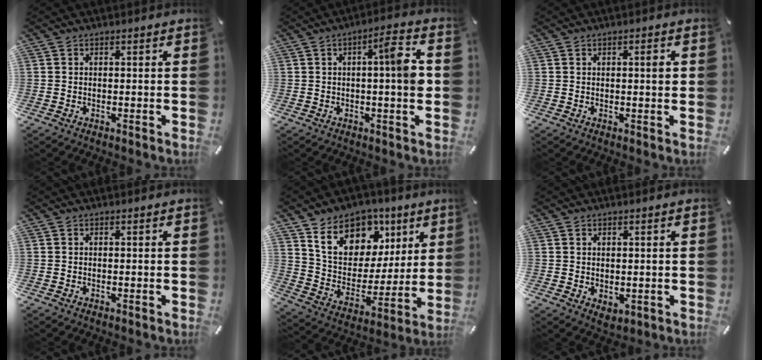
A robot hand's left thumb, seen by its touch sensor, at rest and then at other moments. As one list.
[{"total": 8.5, "force": [0.6, 1.2, 8.4], "torque": [-0.126, 0.000, 0.000]}, {"total": 1.7, "force": [0.4, 0.3, 1.6], "torque": [-0.015, -0.004, 0.000]}, {"total": 0.0}, {"total": 14.6, "force": [7.9, 11.2, 5.1], "torque": [-0.090, -0.048, 0.149]}, {"total": 1.5, "force": [0.7, 1.2, 0.5], "torque": [-0.002, -0.001, 0.010]}]